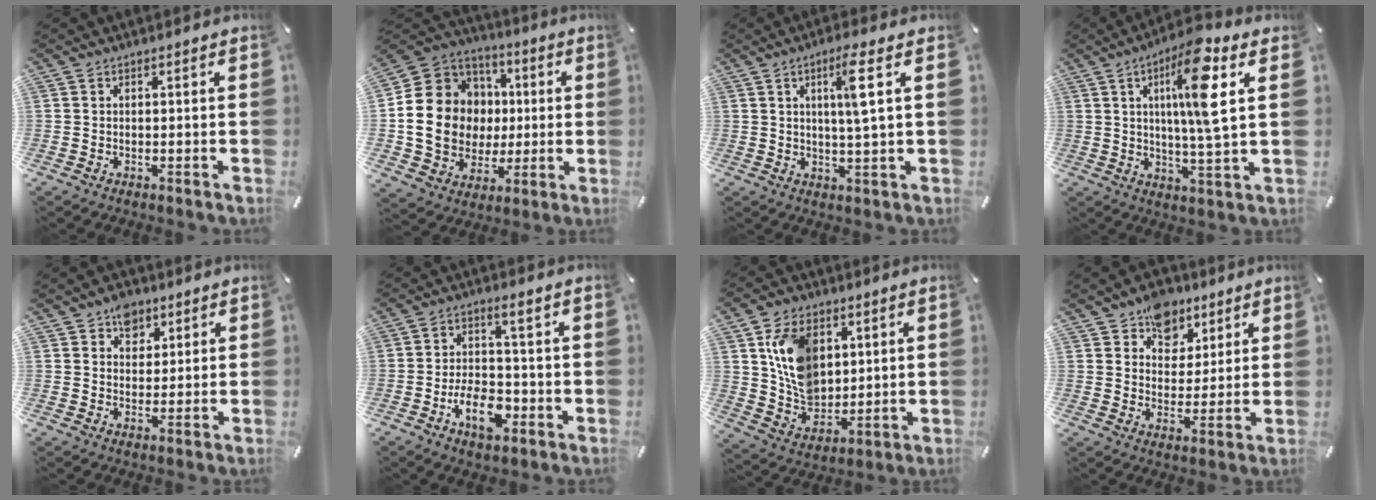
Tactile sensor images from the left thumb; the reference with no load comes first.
{"total": 17.6, "force": [-0.4, 16.0, 7.4], "torque": [-0.141, -0.001, 0.010]}
{"total": 7.2, "force": [2.3, 0.2, 6.8], "torque": [-0.123, -0.008, 0.030]}
{"total": 14.3, "force": [4.6, 2.4, 13.3], "torque": [-0.230, -0.008, 0.065]}
{"total": 6.8, "force": [4.2, 5.2, 1.4], "torque": [-0.009, -0.016, 0.074]}
{"total": 9.6, "force": [-2.2, 5.3, 7.7], "torque": [-0.136, 0.004, -0.040]}
{"total": 13.4, "force": [4.6, 10.0, 7.5], "torque": [-0.152, -0.005, 0.093]}
{"total": 10.2, "force": [6.6, 7.6, 1.9], "torque": [-0.020, -0.044, 0.121]}